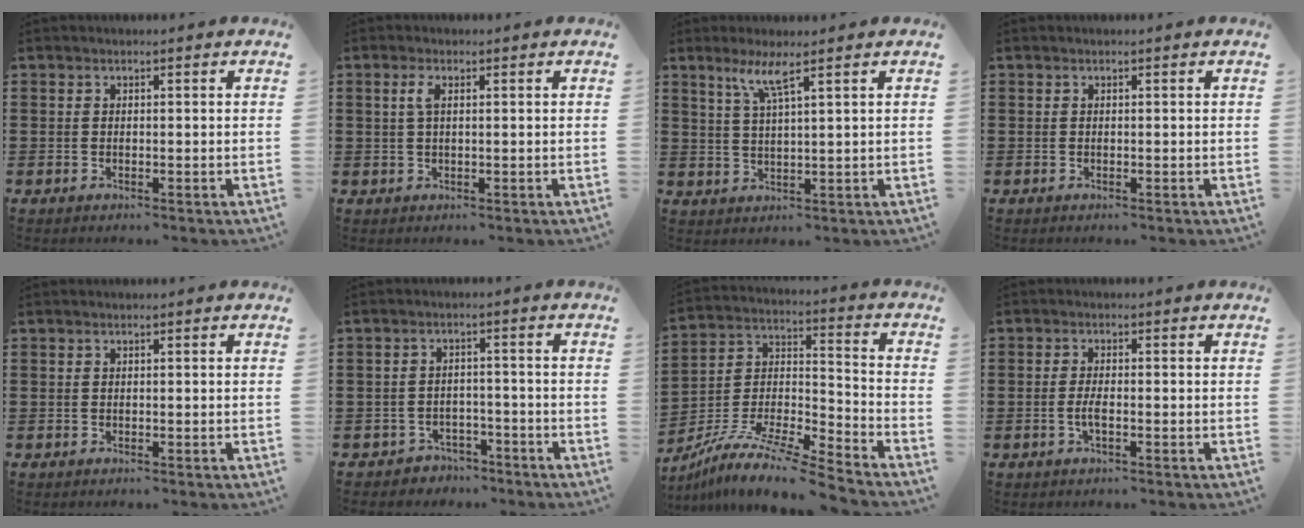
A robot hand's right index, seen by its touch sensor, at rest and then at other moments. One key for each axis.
{"total": 2.1, "fx": 0.5, "fy": 0.7, "fz": 1.9, "tx": -0.047, "ty": 0.002, "tz": 0.004}
{"total": 4.6, "fx": 2.7, "fy": -0.1, "fz": 3.7, "tx": -0.082, "ty": 0.001, "tz": 0.045}
{"total": 0.0}
{"total": 0.0}
{"total": 2.8, "fx": -2.5, "fy": 1.1, "fz": 0.0, "tx": -0.011, "ty": 0.004, "tz": -0.054}
{"total": 9.9, "fx": -8.8, "fy": 0.6, "fz": 4.4, "tx": -0.098, "ty": 0.000, "tz": -0.183}
{"total": 2.5, "fx": -0.7, "fy": 0.6, "fz": 2.3, "tx": -0.050, "ty": -0.002, "tz": -0.015}